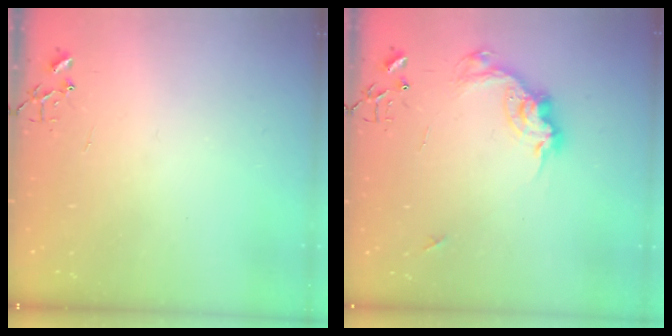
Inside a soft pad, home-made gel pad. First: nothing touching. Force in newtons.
{"total": 14.4, "press": 14.3, "slide": 1.1}